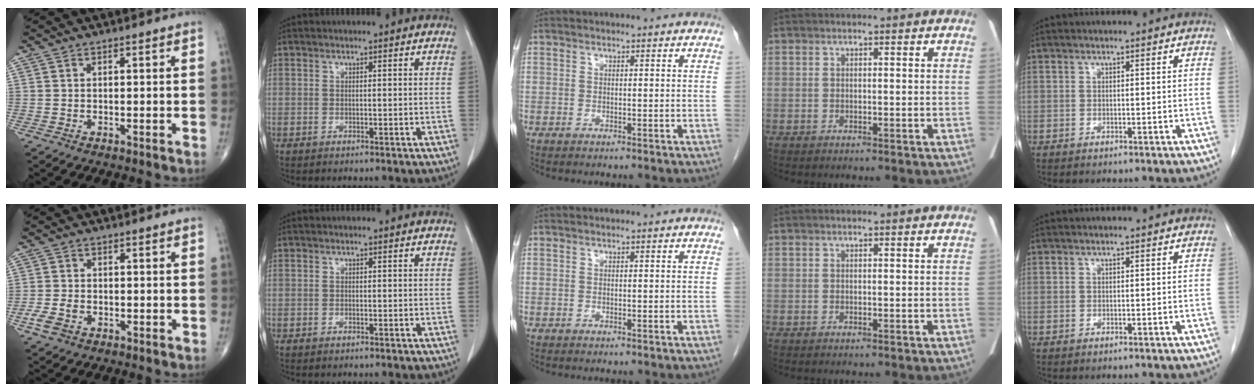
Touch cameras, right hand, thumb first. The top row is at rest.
{"thumb": {"total": 3.9, "force": [-1.6, 2.7, 2.4], "torque": [-0.054, 0.008, -0.029]}}